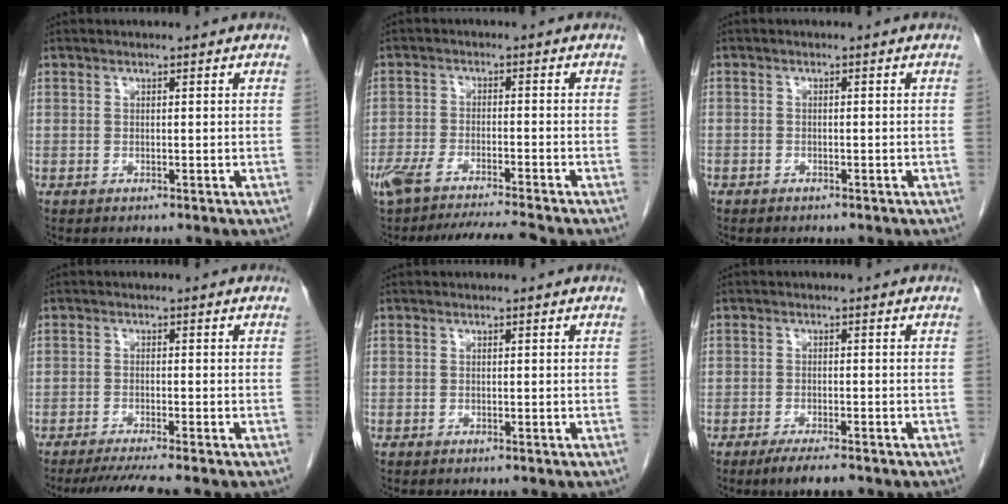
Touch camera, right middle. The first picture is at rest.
{"total": 11.1, "force": [-9.9, -0.5, 4.8], "torque": [-0.069, -0.011, -0.160]}
{"total": 0.7, "force": [-0.5, 0.4, 0.1], "torque": [-0.007, 0.003, -0.010]}
{"total": 5.7, "force": [-4.7, -1.1, 3.0], "torque": [-0.037, -0.018, -0.077]}
{"total": 0.0}
{"total": 4.1, "force": [-3.0, 0.5, 2.7], "torque": [-0.044, -0.009, -0.049]}